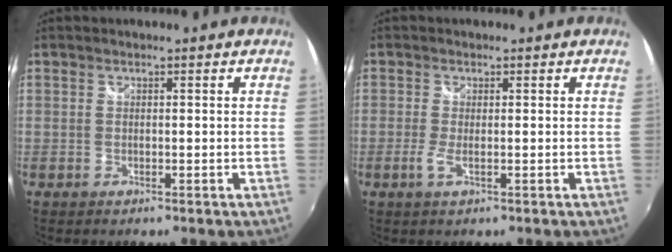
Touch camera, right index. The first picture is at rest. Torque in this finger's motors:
{"motor_torque": [0.36, -0.07, 0.19, 0.02]}